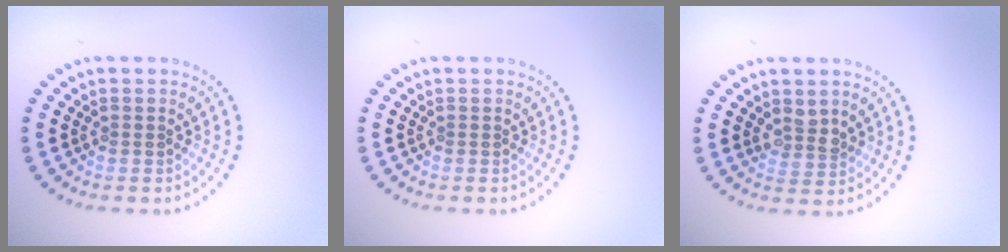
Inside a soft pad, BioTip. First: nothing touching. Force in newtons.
{"total": 0.0}
{"total": 1.8, "press": 1.6, "slide": 0.8}